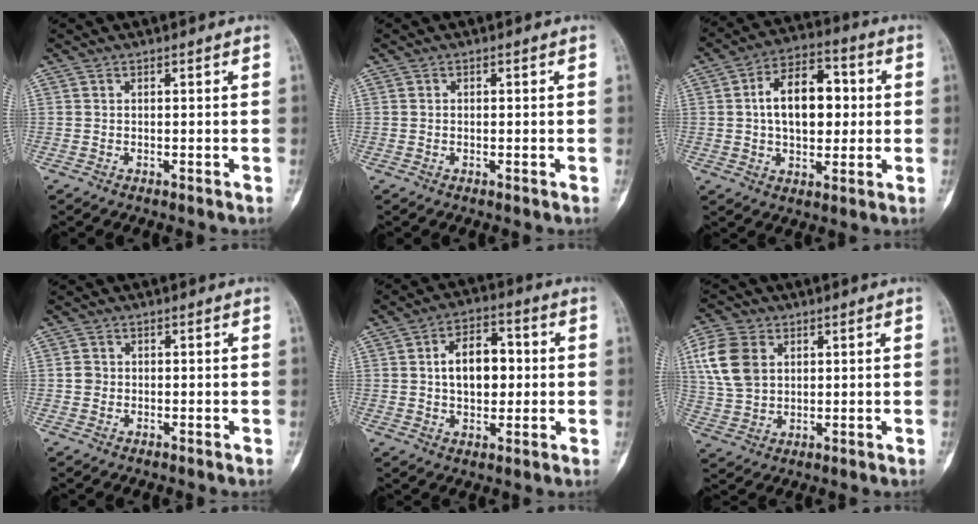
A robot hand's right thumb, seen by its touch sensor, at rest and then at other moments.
{"total": 0.0}
{"total": 13.9, "force": [1.4, 8.4, 10.9], "torque": [-0.143, 0.019, 0.018]}
{"total": 1.6, "force": [-0.1, 1.5, 0.5], "torque": [-0.002, 0.005, -0.003]}
{"total": 10.5, "force": [1.0, 6.5, 8.1], "torque": [-0.105, 0.013, 0.014]}
{"total": 10.9, "force": [3.1, 7.9, 6.8], "torque": [-0.134, 0.000, 0.062]}